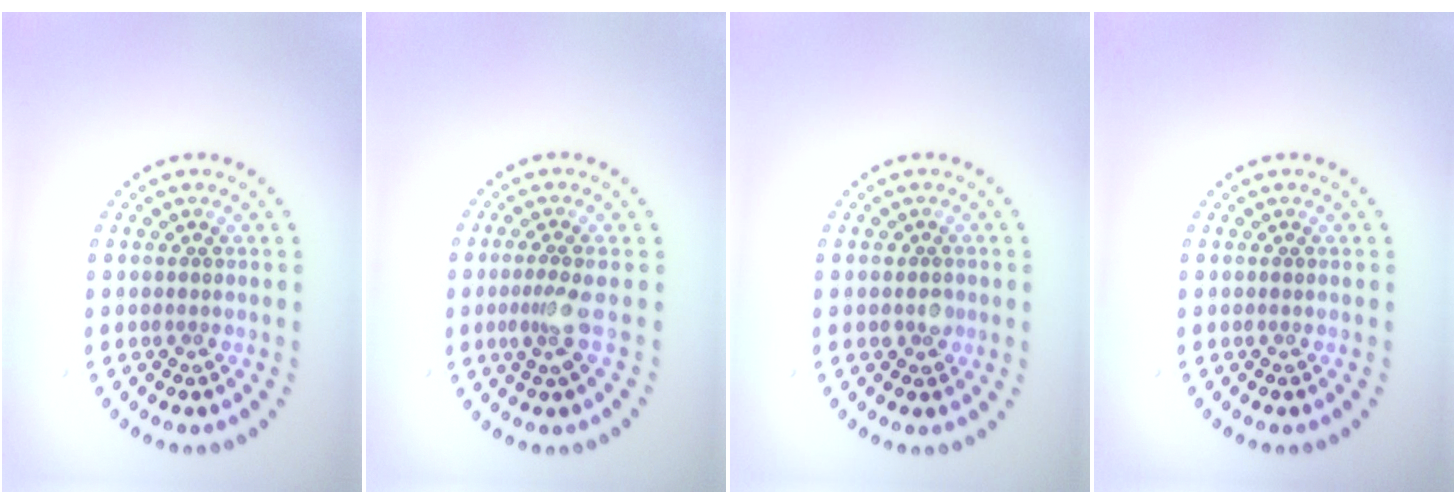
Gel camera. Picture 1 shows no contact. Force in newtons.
{"total": 2.1, "press": 1.5, "slide": 1.5}
{"total": 1.3, "press": 1.2, "slide": 0.5}
{"total": 0.0}